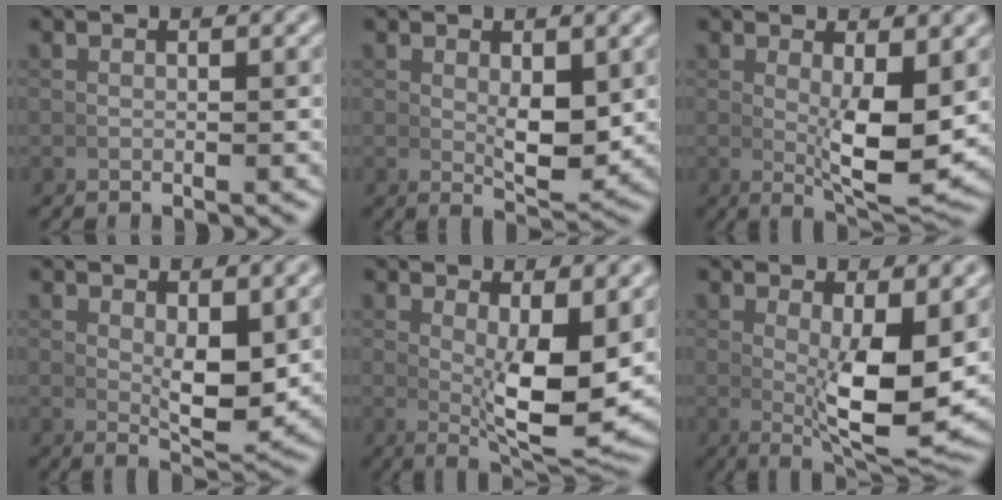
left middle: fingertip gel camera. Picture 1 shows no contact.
{"total": 3.5, "force": [0.8, 1.2, 3.2], "torque": [-0.051, -0.017, 0.020]}
{"total": 5.5, "force": [0.8, 1.4, 5.2], "torque": [-0.079, -0.022, 0.020]}
{"total": 3.9, "force": [1.1, 1.3, 3.5], "torque": [-0.057, -0.018, 0.024]}
{"total": 6.7, "force": [1.2, 1.7, 6.3], "torque": [-0.095, -0.025, 0.026]}
{"total": 6.9, "force": [0.8, 1.8, 6.6], "torque": [-0.102, -0.027, 0.022]}